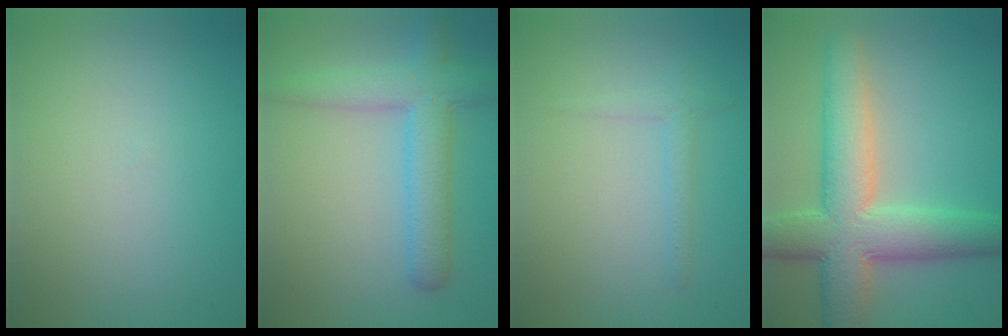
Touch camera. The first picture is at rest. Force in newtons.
{"total": 5.0, "press": 5.0, "slide": 0.1}
{"total": 1.3, "press": 1.3, "slide": 0.1}
{"total": 8.8, "press": 8.8, "slide": 0.5}